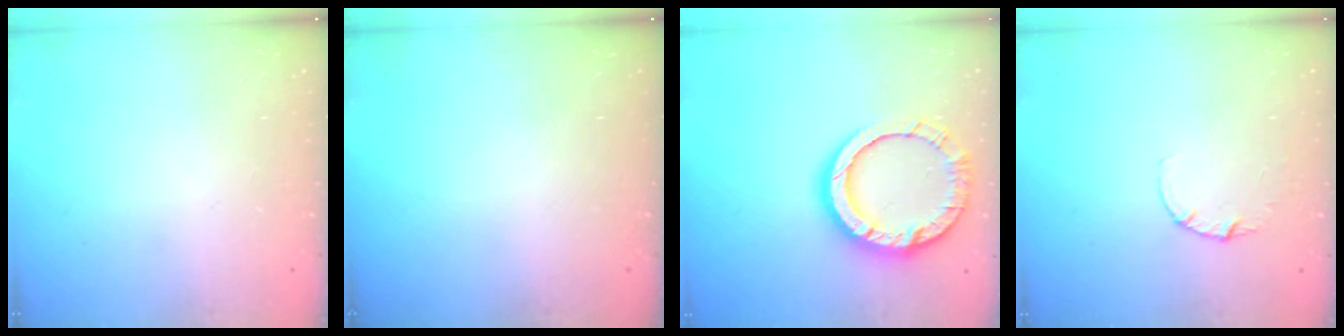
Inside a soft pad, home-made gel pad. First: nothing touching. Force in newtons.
{"total": 0.0}
{"total": 16.2, "press": 16.2, "slide": 1.4}
{"total": 2.8, "press": 2.8, "slide": 0.3}